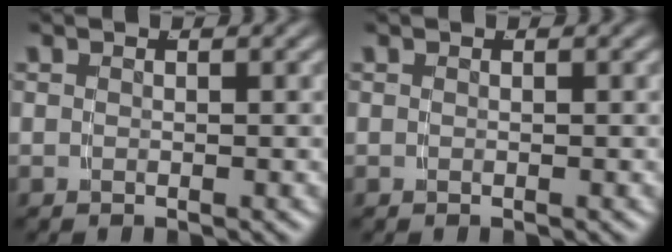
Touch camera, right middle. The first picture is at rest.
{"total": 0.0}